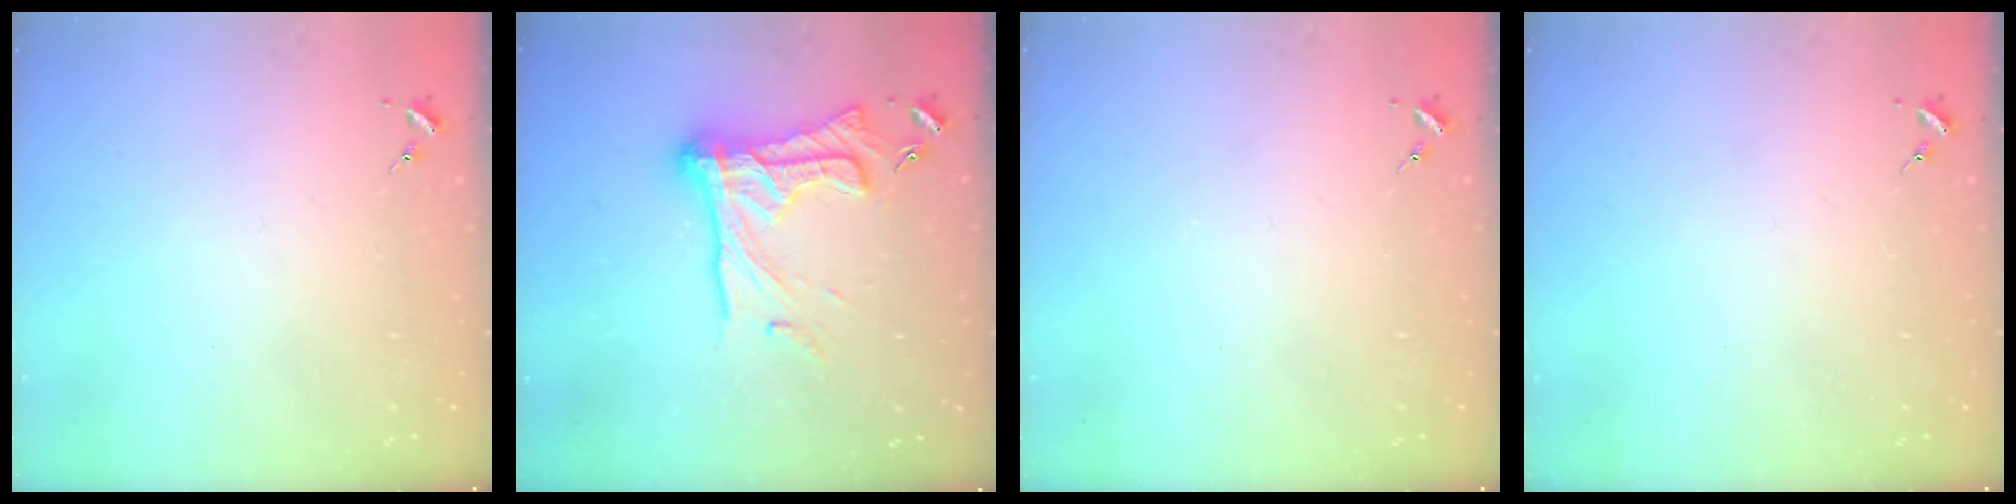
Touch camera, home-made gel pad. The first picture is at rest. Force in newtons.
{"total": 21.0, "press": 20.9, "slide": 1.9}
{"total": 0.0}
{"total": 0.0}